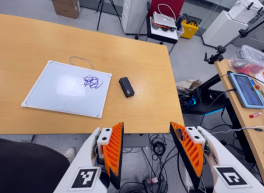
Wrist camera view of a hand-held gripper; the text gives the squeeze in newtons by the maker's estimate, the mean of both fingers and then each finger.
{"total": 0.0}